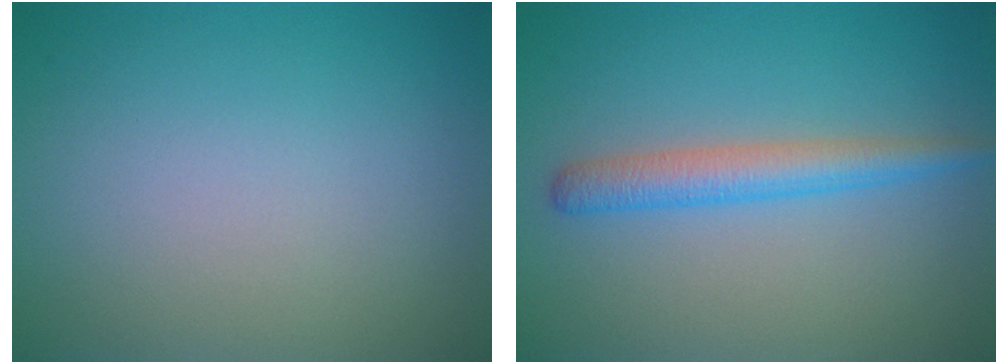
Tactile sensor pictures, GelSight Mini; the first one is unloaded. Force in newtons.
{"total": 3.0, "press": 3.0, "slide": 0.2}